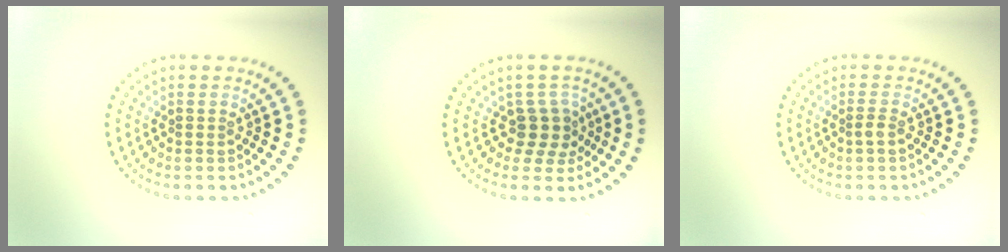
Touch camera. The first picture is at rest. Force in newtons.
{"total": 2.5, "press": 2.0, "slide": 1.5}
{"total": 0.8, "press": 0.6, "slide": 0.5}